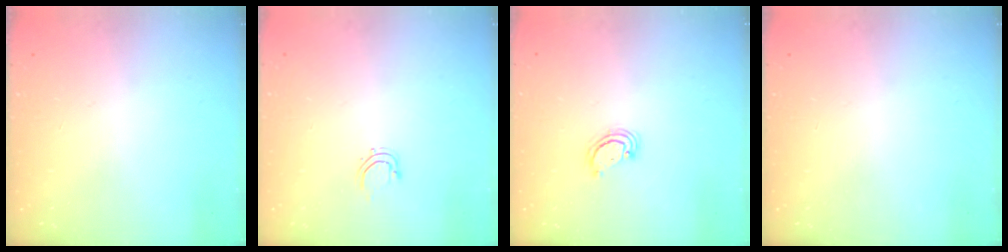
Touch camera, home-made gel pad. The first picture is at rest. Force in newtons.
{"total": 2.8, "press": 2.7, "slide": 0.5}
{"total": 2.9, "press": 2.8, "slide": 0.3}
{"total": 0.0}